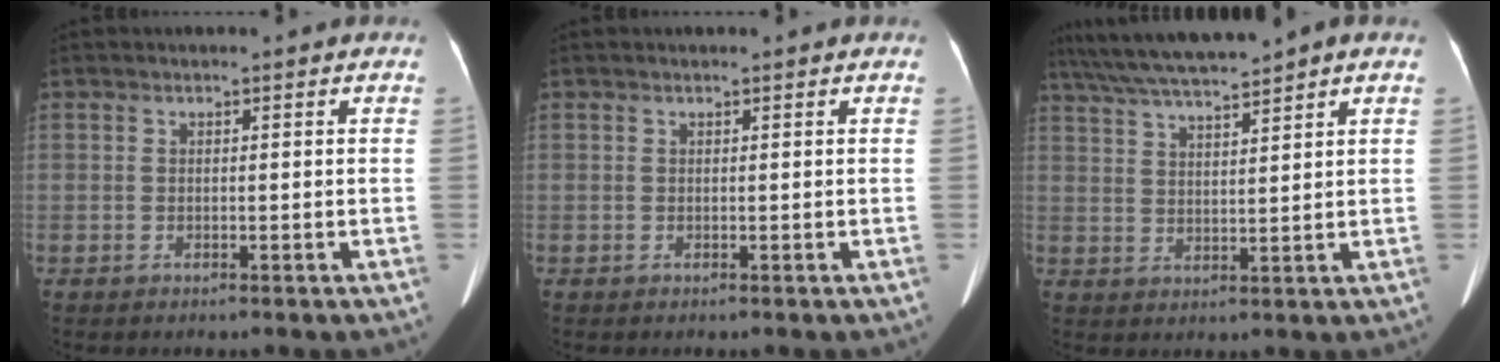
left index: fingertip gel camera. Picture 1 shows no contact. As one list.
[{"total": 0.0}, {"total": 9.1, "force": [7.9, -0.7, 4.4], "torque": [-0.083, 0.021, 0.138]}]